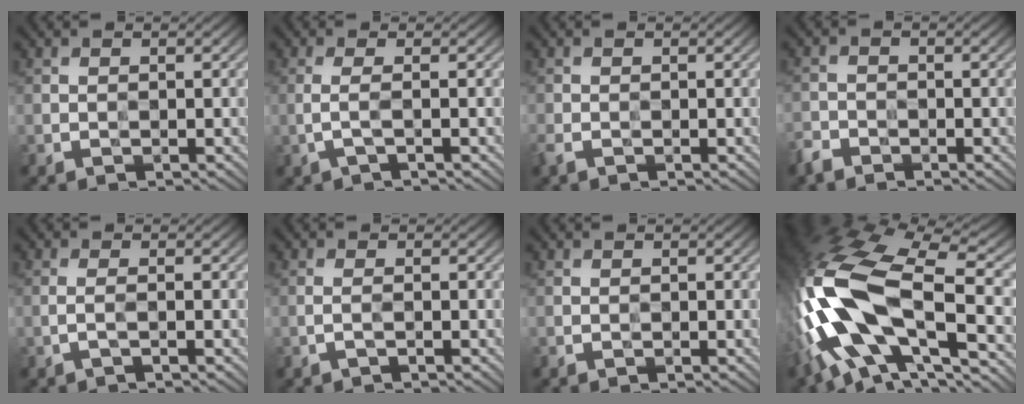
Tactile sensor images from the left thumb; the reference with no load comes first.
{"total": 2.3, "force": [-0.3, 0.5, 2.2], "torque": [-0.040, 0.008, -0.016]}
{"total": 1.3, "force": [-0.9, 0.6, 0.7], "torque": [-0.024, -0.005, -0.022]}
{"total": 2.2, "force": [-1.8, 1.1, 0.6], "torque": [-0.013, -0.002, -0.045]}
{"total": 1.4, "force": [-0.4, 0.2, 1.3], "torque": [-0.022, 0.007, -0.014]}
{"total": 1.1, "force": [-0.3, 0.1, 1.0], "torque": [-0.018, 0.005, -0.011]}
{"total": 0.0}
{"total": 19.7, "force": [-3.8, 9.2, 17.0], "torque": [-0.377, -0.006, -0.070]}